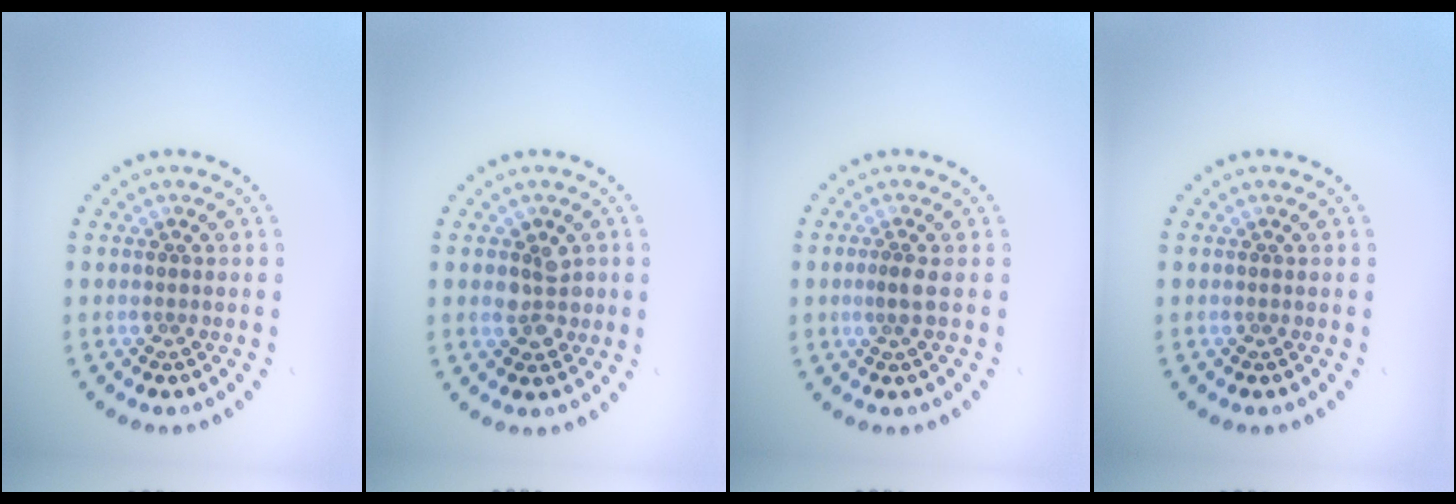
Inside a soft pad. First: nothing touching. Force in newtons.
{"total": 2.4, "press": 2.4, "slide": 0.4}
{"total": 1.2, "press": 0.8, "slide": 0.9}
{"total": 0.0}